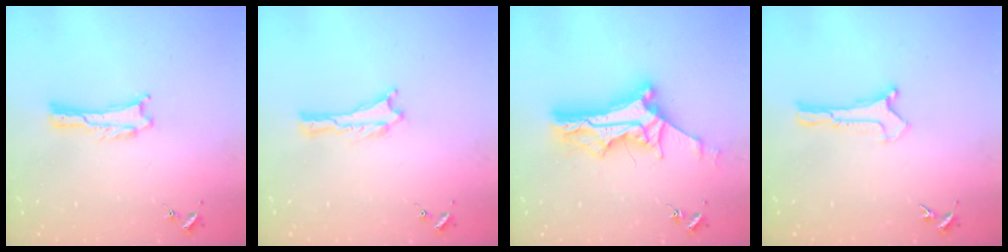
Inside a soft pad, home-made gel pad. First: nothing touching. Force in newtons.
{"total": 0.0}
{"total": 11.4, "press": 11.4, "slide": 1.0}
{"total": 0.0}